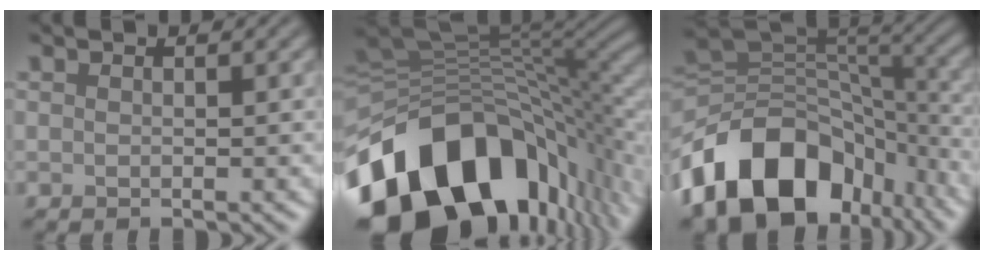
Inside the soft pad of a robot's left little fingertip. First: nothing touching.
{"total": 17.0, "force": [-7.2, 10.5, 11.4], "torque": [-0.211, 0.000, -0.121]}
{"total": 14.8, "force": [-7.6, 10.0, 7.9], "torque": [-0.156, 0.010, -0.134]}